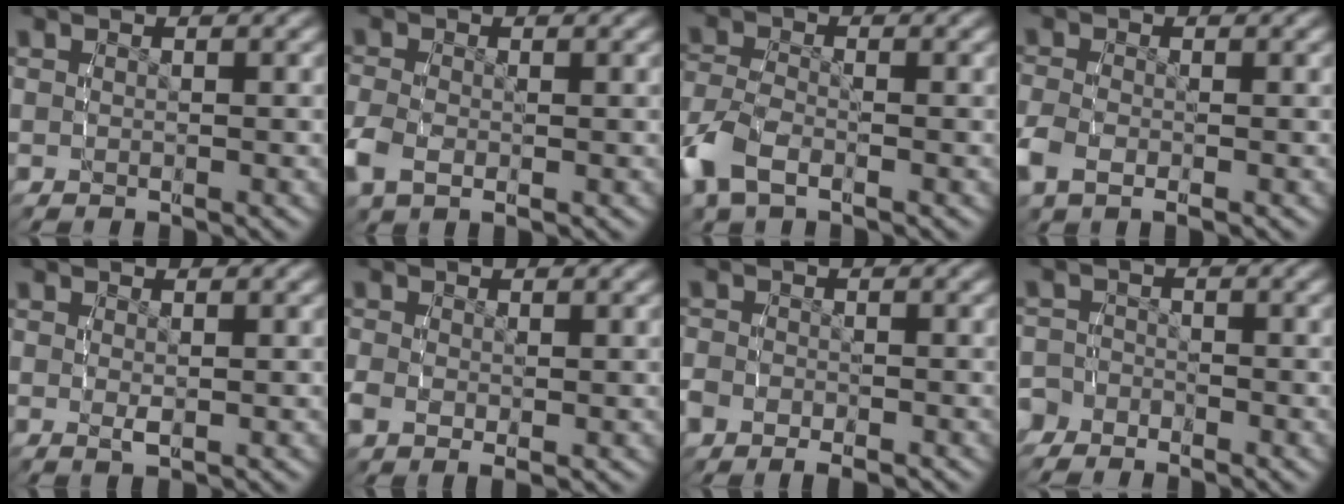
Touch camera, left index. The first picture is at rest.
{"total": 2.7, "force": [-0.9, 1.8, 1.9], "torque": [-0.053, -0.011, -0.010]}
{"total": 3.8, "force": [-2.0, 2.2, 2.4], "torque": [-0.073, -0.017, -0.028]}
{"total": 2.8, "force": [-1.2, 1.7, 2.0], "torque": [-0.051, -0.008, -0.018]}
{"total": 1.0, "force": [0.2, -0.2, 0.9], "torque": [-0.017, -0.009, 0.010]}
{"total": 2.4, "force": [-0.6, 1.7, 1.6], "torque": [-0.043, -0.019, 0.002]}
{"total": 3.3, "force": [-1.9, 2.3, 1.4], "torque": [-0.038, -0.014, -0.027]}
{"total": 2.9, "force": [-2.3, 1.7, 0.1], "torque": [-0.006, -0.014, -0.040]}